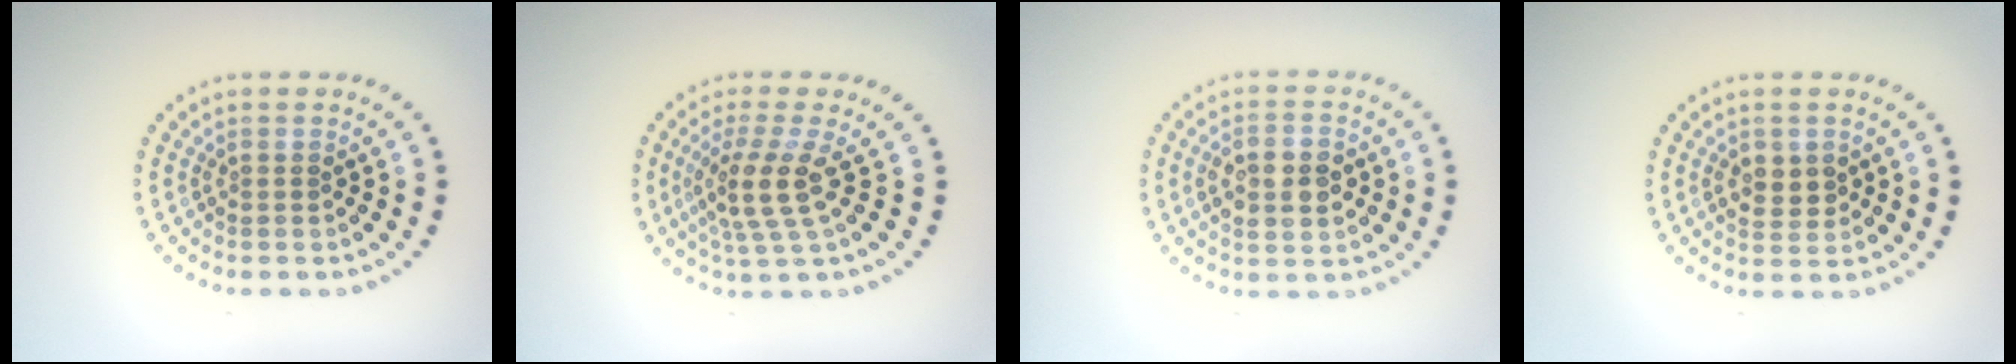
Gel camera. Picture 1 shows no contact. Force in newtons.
{"total": 4.0, "press": 2.9, "slide": 2.6}
{"total": 4.4, "press": 4.4, "slide": 0.4}
{"total": 2.5, "press": 2.4, "slide": 0.4}